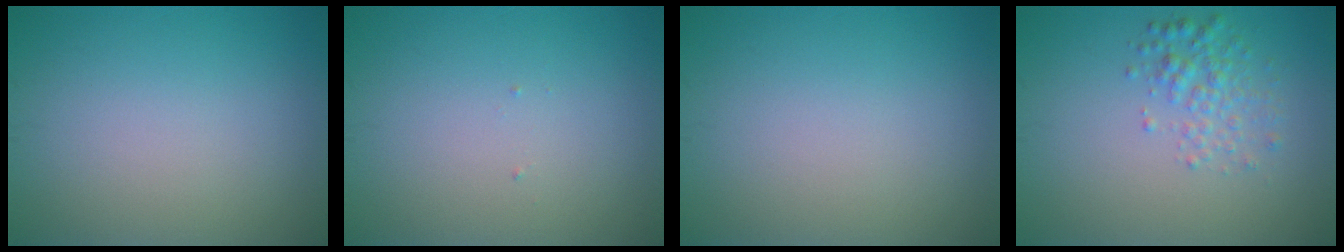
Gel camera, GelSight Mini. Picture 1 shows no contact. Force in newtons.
{"total": 0.0}
{"total": 0.0}
{"total": 2.4, "press": 2.4, "slide": 0.1}